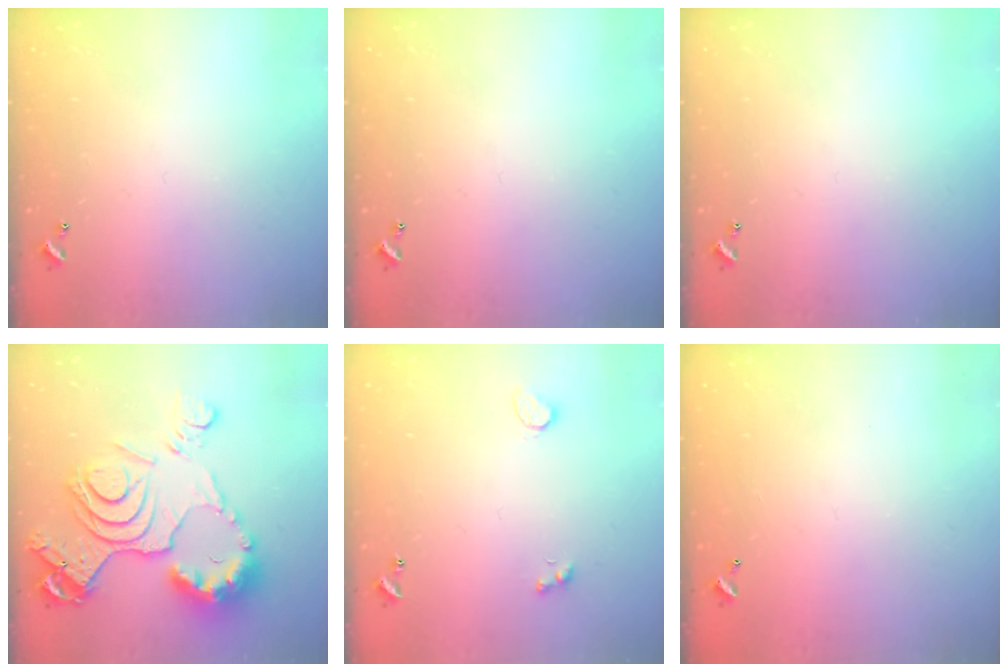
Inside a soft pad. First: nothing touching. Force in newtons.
{"total": 0.0}
{"total": 0.0}
{"total": 20.1, "press": 20.0, "slide": 2.4}
{"total": 3.9, "press": 3.8, "slide": 1.1}
{"total": 2.8, "press": 2.8, "slide": 0.1}